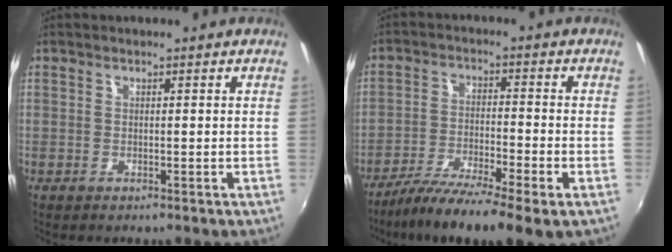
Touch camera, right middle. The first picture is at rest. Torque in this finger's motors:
{"motor_torque": [1.16, -0.97, 0.30, 0.10]}